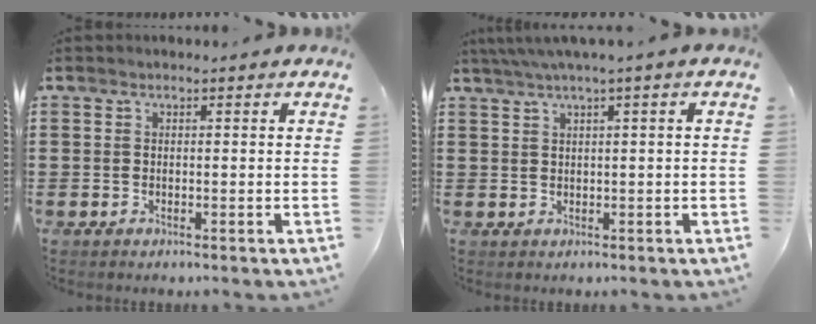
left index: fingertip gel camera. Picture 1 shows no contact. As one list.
[{"total": 2.1, "force": [0.8, -0.3, 1.9], "torque": [-0.033, -0.003, 0.015]}]